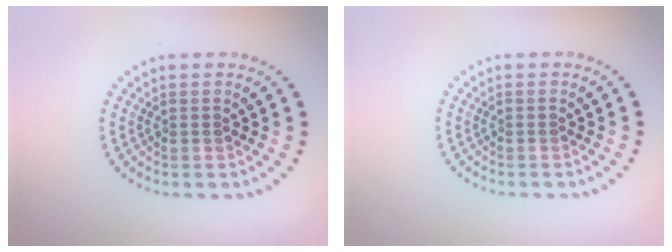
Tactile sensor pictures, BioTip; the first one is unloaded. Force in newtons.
{"total": 0.0}